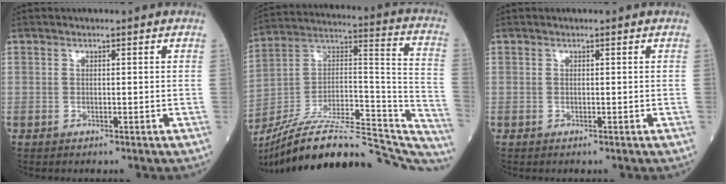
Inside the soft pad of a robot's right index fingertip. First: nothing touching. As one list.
[{"total": 33.4, "force": [-28.2, 7.7, 16.1], "torque": [-0.213, 0.010, -0.413]}, {"total": 0.0}]